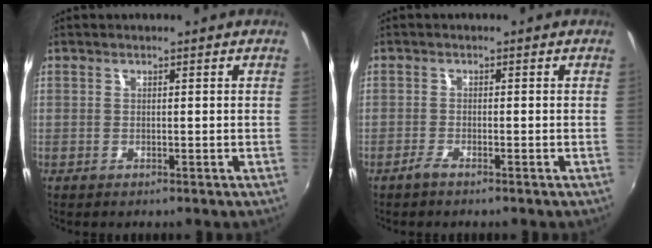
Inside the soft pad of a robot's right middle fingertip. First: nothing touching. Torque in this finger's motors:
{"motor_torque": [0.49, -0.43, -0.06, 0.01]}